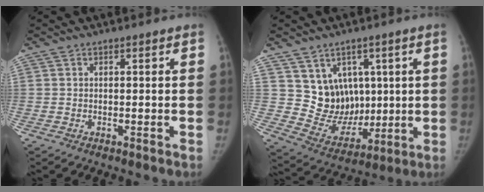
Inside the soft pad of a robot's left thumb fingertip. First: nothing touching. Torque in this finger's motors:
{"motor_torque": [-0.02, -0.03, 0.34, -0.18, 0.02]}